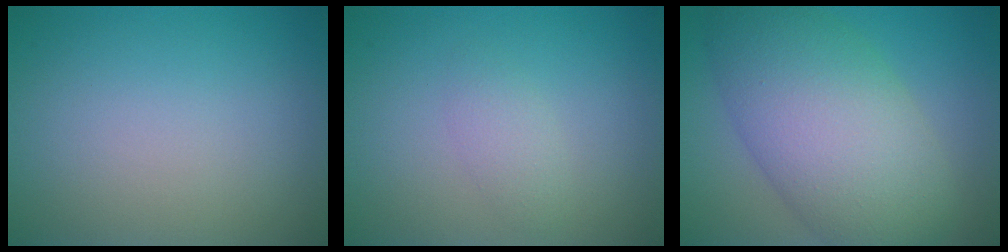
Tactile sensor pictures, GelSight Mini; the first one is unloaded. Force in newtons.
{"total": 1.5, "press": 1.5, "slide": 0.1}
{"total": 10.3, "press": 10.3, "slide": 0.4}